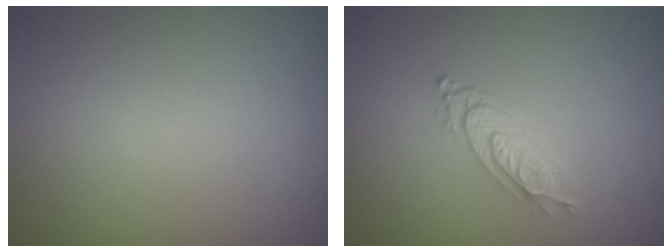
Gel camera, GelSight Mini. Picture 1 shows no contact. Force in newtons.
{"total": 2.8, "press": 2.2, "slide": 1.7}